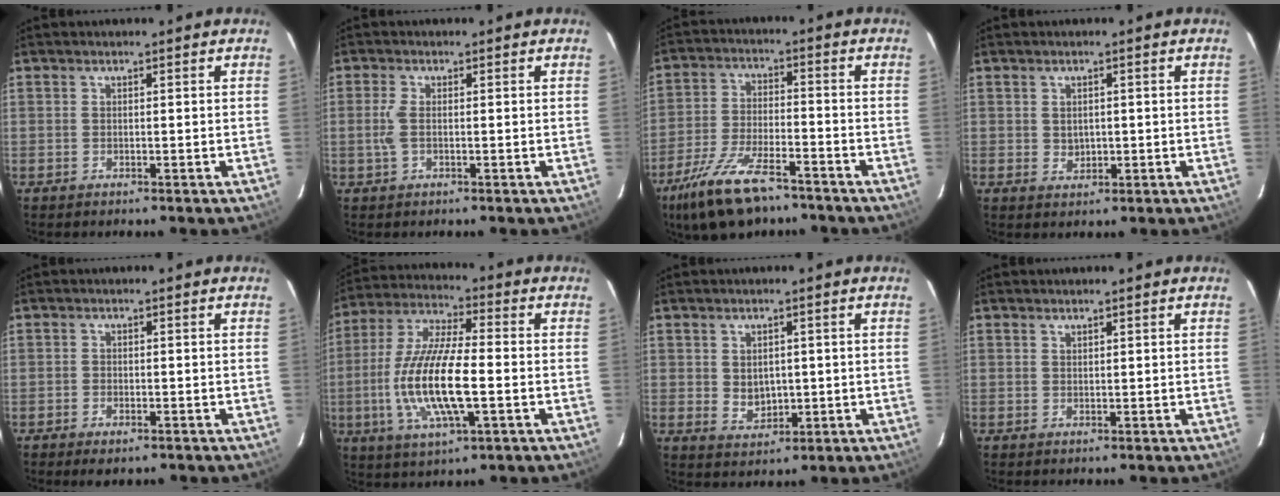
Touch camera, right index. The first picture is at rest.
{"total": 2.9, "force": [-0.2, 1.1, 2.7], "torque": [-0.061, 0.001, -0.004]}
{"total": 14.3, "force": [-10.2, 5.0, 8.6], "torque": [-0.192, -0.027, -0.185]}
{"total": 2.0, "force": [0.2, 1.8, 0.9], "torque": [-0.014, 0.003, 0.007]}
{"total": 2.6, "force": [-1.8, 1.2, 1.5], "torque": [-0.037, -0.007, -0.031]}
{"total": 16.0, "force": [-3.1, 4.2, 15.1], "torque": [-0.310, -0.006, -0.060]}
{"total": 4.2, "force": [0.3, 3.4, 2.4], "torque": [-0.041, -0.001, 0.015]}
{"total": 0.6, "force": [0.5, 0.2, 0.1], "torque": [-0.001, 0.001, 0.011]}